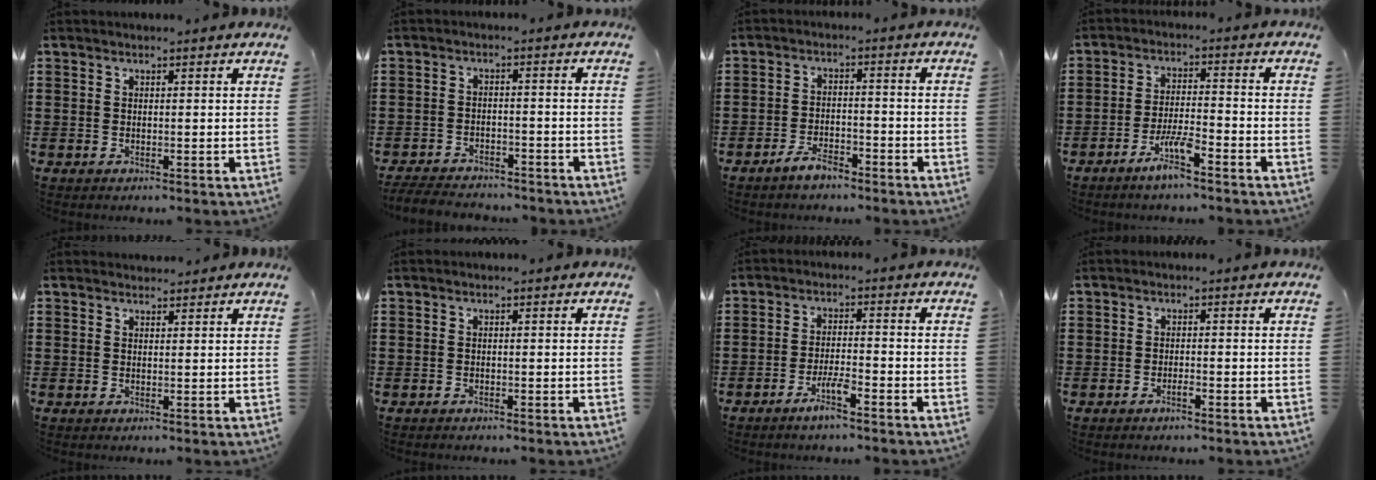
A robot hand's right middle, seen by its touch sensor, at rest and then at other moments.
{"total": 4.1, "force": [-4.1, 0.8, 0.4], "torque": [-0.013, 0.001, -0.087]}
{"total": 3.9, "force": [-3.5, 1.2, 1.4], "torque": [-0.029, 0.005, -0.069]}
{"total": 5.1, "force": [-3.6, 0.5, 3.7], "torque": [-0.082, -0.008, -0.068]}
{"total": 1.4, "force": [1.4, 0.3, 0.0], "torque": [0.005, -0.001, 0.025]}
{"total": 0.6, "force": [-0.5, 0.2, 0.0], "torque": [0.000, -0.001, -0.012]}
{"total": 4.1, "force": [-2.8, 0.4, 2.9], "torque": [-0.064, -0.004, -0.053]}
{"total": 1.2, "force": [-0.8, 0.1, 0.9], "torque": [-0.019, -0.006, -0.013]}